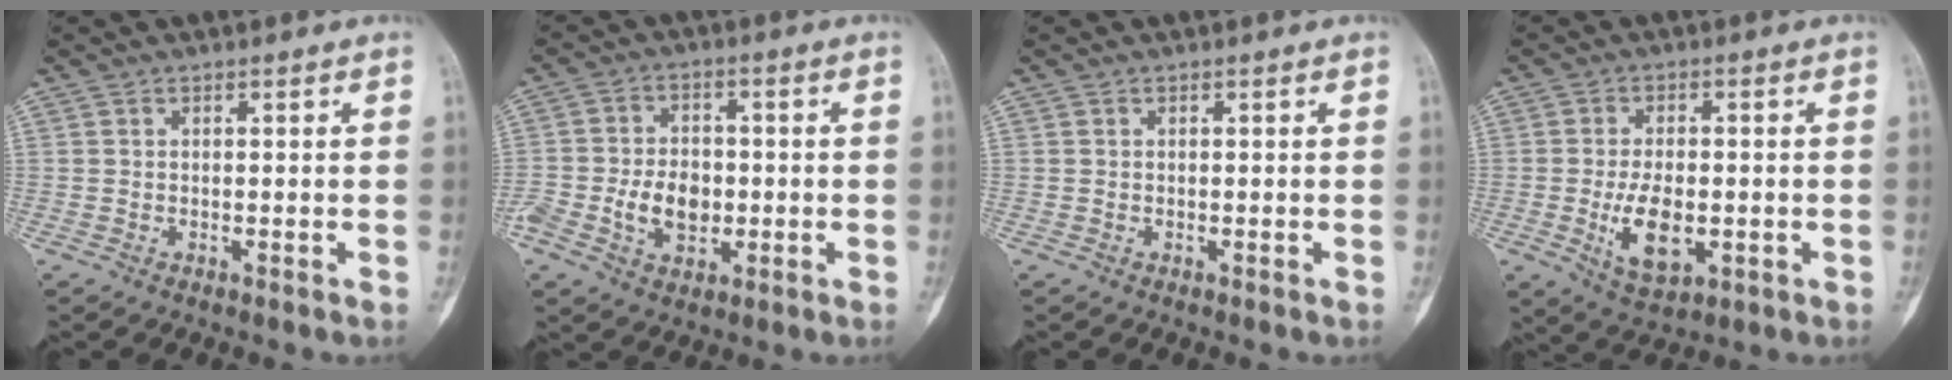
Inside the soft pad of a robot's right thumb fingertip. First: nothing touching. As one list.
[{"total": 8.7, "force": [-1.8, 6.1, 6.0], "torque": [-0.094, 0.014, -0.028]}, {"total": 0.0}, {"total": 8.9, "force": [-1.8, 4.8, 7.3], "torque": [-0.121, -0.005, -0.022]}]